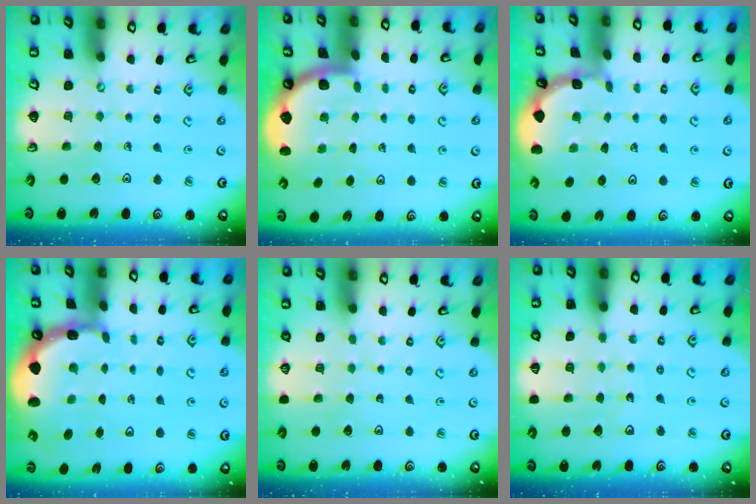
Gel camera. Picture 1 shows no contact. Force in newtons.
{"total": 1.6, "press": 1.6, "slide": 0.1}
{"total": 1.0, "press": 1.0, "slide": 0.1}
{"total": 2.1, "press": 1.9, "slide": 1.0}
{"total": 0.0}
{"total": 5.6, "press": 5.1, "slide": 2.4}